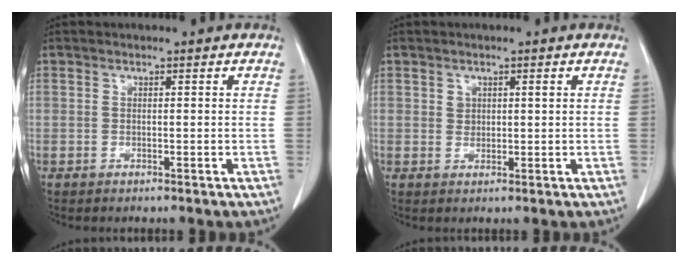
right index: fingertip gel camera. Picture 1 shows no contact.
{"total": 1.3, "force": [0.6, 0.9, 0.7], "torque": [-0.010, 0.001, 0.014]}